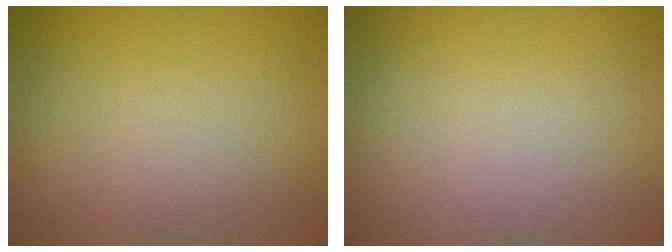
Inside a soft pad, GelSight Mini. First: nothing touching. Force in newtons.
{"total": 0.0}